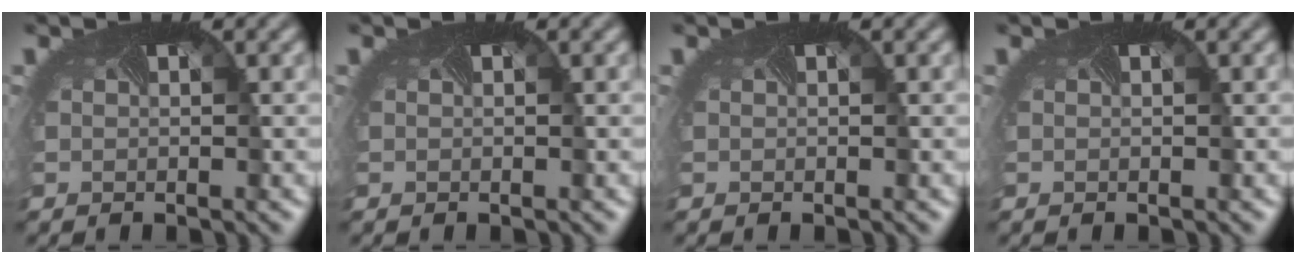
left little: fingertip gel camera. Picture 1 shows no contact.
{"total": 0.0}
{"total": 0.0}
{"total": 0.0}